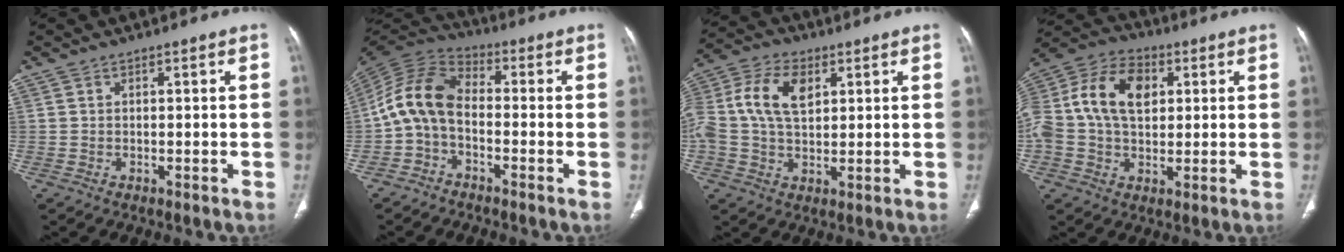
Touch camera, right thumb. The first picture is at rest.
{"total": 10.0, "force": [-2.0, 6.2, 7.5], "torque": [-0.144, 0.042, -0.057]}
{"total": 13.7, "force": [3.2, 8.7, 10.1], "torque": [-0.217, 0.009, 0.055]}
{"total": 17.8, "force": [3.1, 12.0, 12.7], "torque": [-0.257, 0.020, 0.048]}